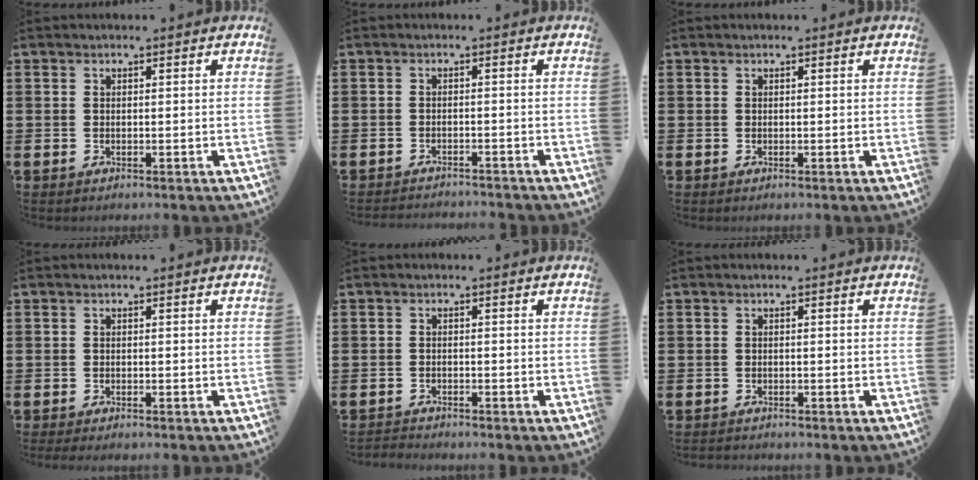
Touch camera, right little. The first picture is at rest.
{"total": 1.4, "force": [-1.4, -0.1, -0.1], "torque": [-0.002, 0.004, -0.029]}
{"total": 0.0}
{"total": 0.6, "force": [-0.5, 0.0, 0.4], "torque": [-0.006, -0.003, -0.010]}
{"total": 1.1, "force": [-1.1, 0.0, -0.1], "torque": [-0.002, 0.002, -0.023]}
{"total": 0.5, "force": [-0.5, 0.1, 0.0], "torque": [-0.001, -0.001, -0.011]}